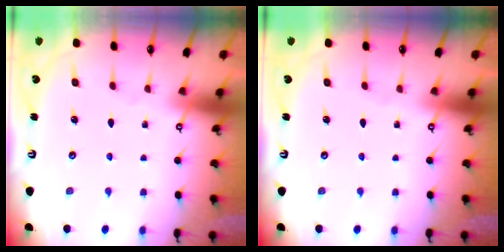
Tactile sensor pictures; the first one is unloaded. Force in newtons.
{"total": 0.0}